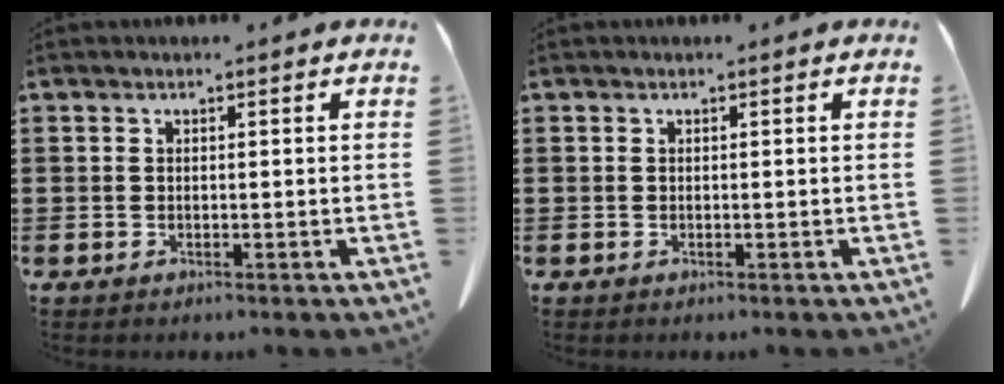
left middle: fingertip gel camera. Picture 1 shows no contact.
{"total": 0.0}